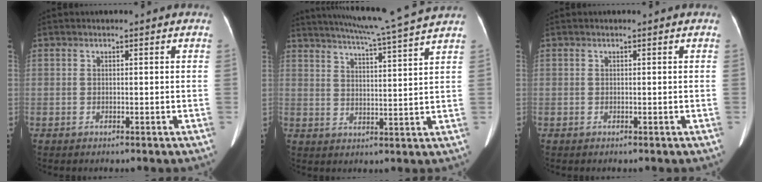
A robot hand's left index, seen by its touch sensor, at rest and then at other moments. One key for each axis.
{"total": 13.8, "fx": 12.3, "fy": -2.0, "fz": 5.9, "tx": -0.109, "ty": -0.013, "tz": 0.168}
{"total": 0.0}